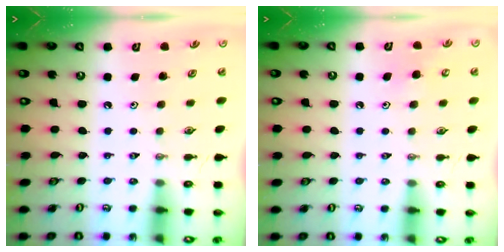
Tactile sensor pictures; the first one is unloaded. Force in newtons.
{"total": 5.3, "press": 5.3, "slide": 0.4}